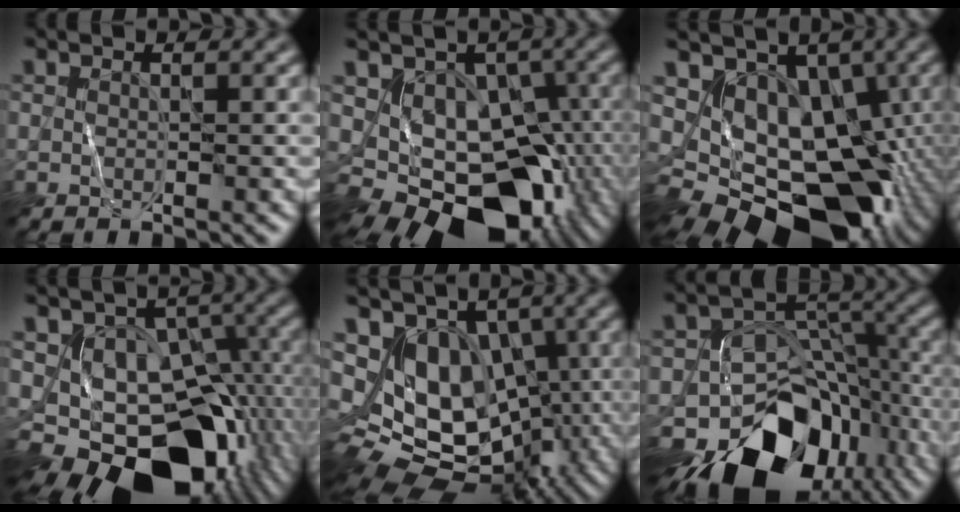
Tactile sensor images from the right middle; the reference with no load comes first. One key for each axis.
{"total": 12.6, "fx": -3.4, "fy": 8.7, "fz": 8.4, "tx": -0.092, "ty": -0.027, "tz": -0.041}
{"total": 14.5, "fx": -1.8, "fy": 10.3, "fz": 10.0, "tx": -0.127, "ty": -0.024, "tz": -0.017}
{"total": 14.2, "fx": -5.0, "fy": 9.6, "fz": 9.2, "tx": -0.113, "ty": -0.018, "tz": -0.068}
{"total": 11.1, "fx": 0.1, "fy": 8.5, "fz": 7.2, "tx": -0.095, "ty": 0.000, "tz": 0.008}
{"total": 14.2, "fx": -8.4, "fy": 9.1, "fz": 7.1, "tx": -0.116, "ty": -0.014, "tz": -0.125}